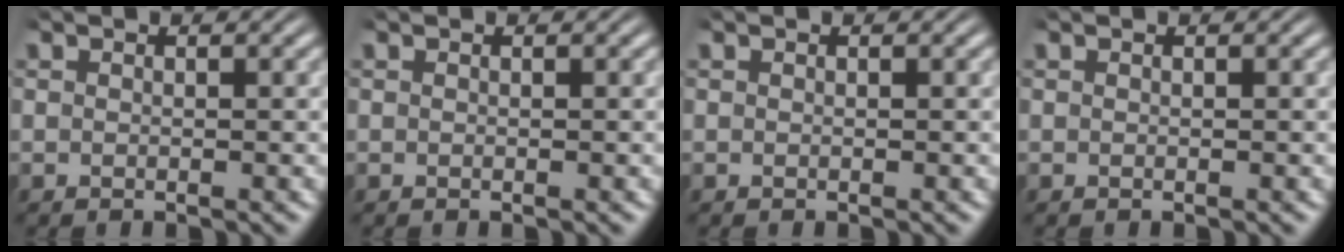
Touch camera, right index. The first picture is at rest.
{"total": 0.0}
{"total": 0.0}
{"total": 0.0}